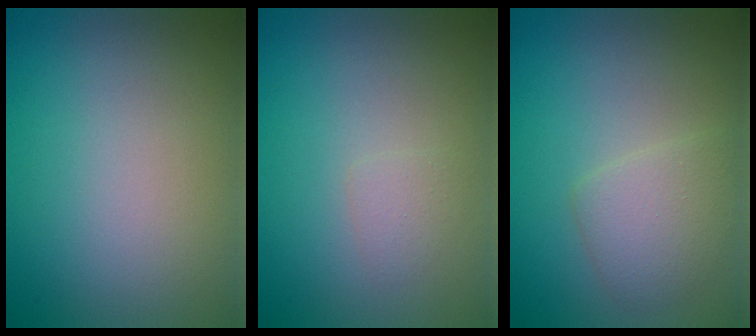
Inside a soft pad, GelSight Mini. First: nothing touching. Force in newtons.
{"total": 1.1, "press": 1.1, "slide": 0.0}
{"total": 2.9, "press": 2.9, "slide": 0.2}